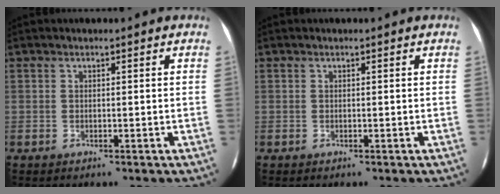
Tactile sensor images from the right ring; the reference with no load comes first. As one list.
[{"total": 0.0}]